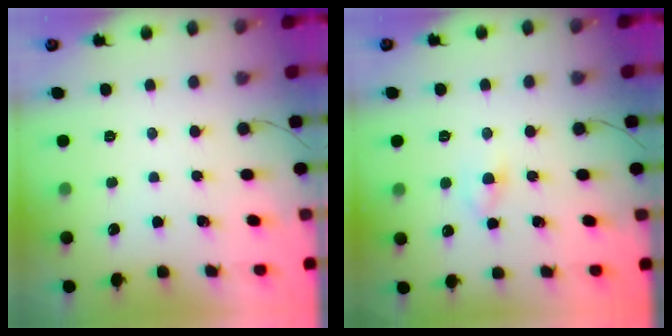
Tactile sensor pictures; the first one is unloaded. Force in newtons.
{"total": 3.7, "press": 3.5, "slide": 1.3}